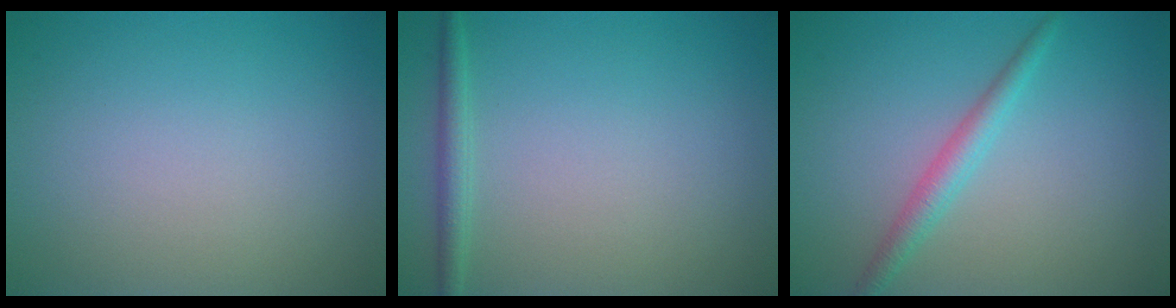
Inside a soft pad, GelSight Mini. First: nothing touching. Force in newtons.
{"total": 1.6, "press": 1.6, "slide": 0.1}
{"total": 1.5, "press": 1.5, "slide": 0.1}